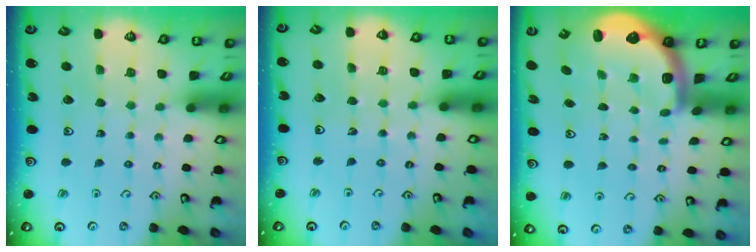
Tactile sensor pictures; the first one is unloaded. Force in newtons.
{"total": 5.0, "press": 4.7, "slide": 1.6}
{"total": 2.9, "press": 2.6, "slide": 1.4}